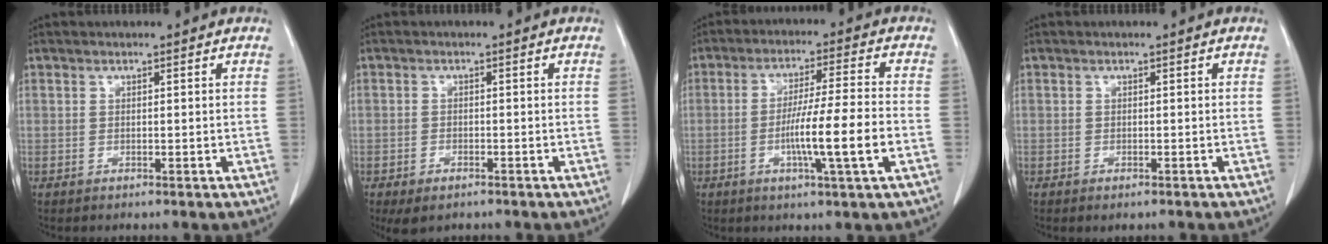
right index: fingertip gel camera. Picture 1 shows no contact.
{"total": 3.7, "force": [-2.5, 1.9, 2.0], "torque": [-0.034, -0.006, -0.033]}
{"total": 10.3, "force": [-2.6, -0.6, 9.9], "torque": [-0.175, -0.004, -0.047]}
{"total": 1.4, "force": [-1.0, 0.6, 0.8], "torque": [-0.011, -0.002, -0.009]}